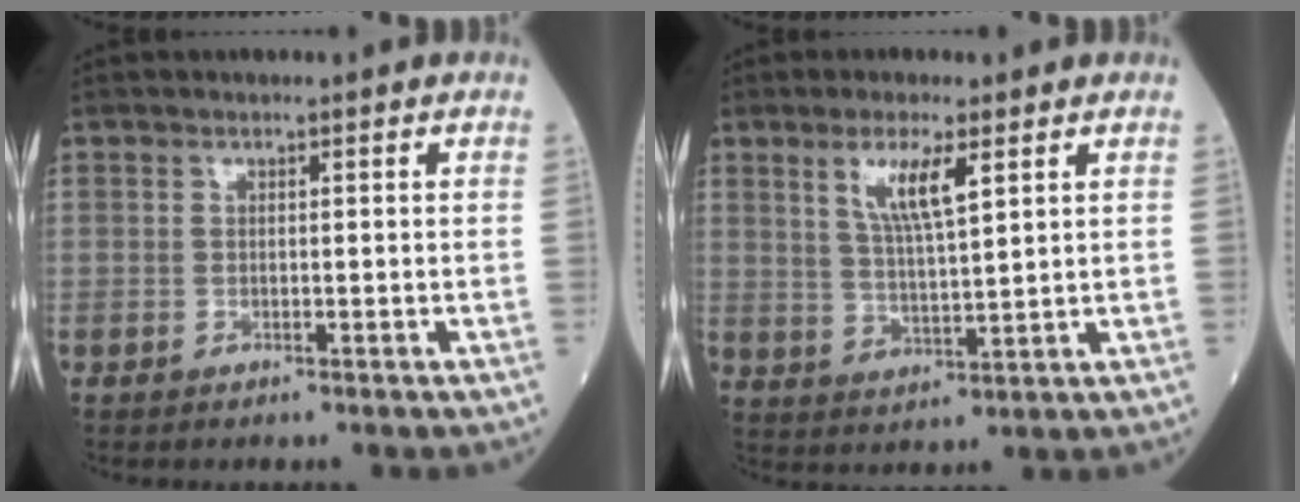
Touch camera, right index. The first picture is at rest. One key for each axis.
{"total": 6.9, "fx": 3.4, "fy": 0.9, "fz": 5.9, "tx": -0.117, "ty": -0.006, "tz": 0.067}